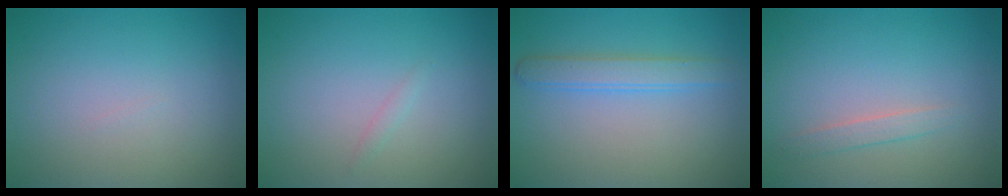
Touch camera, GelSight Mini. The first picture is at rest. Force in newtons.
{"total": 0.5, "press": 0.5, "slide": 0.0}
{"total": 2.5, "press": 2.5, "slide": 0.1}
{"total": 1.3, "press": 1.3, "slide": 0.1}